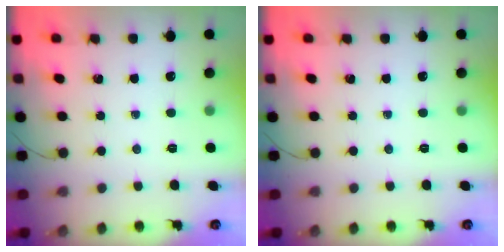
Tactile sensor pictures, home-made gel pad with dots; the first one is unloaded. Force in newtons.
{"total": 0.0}